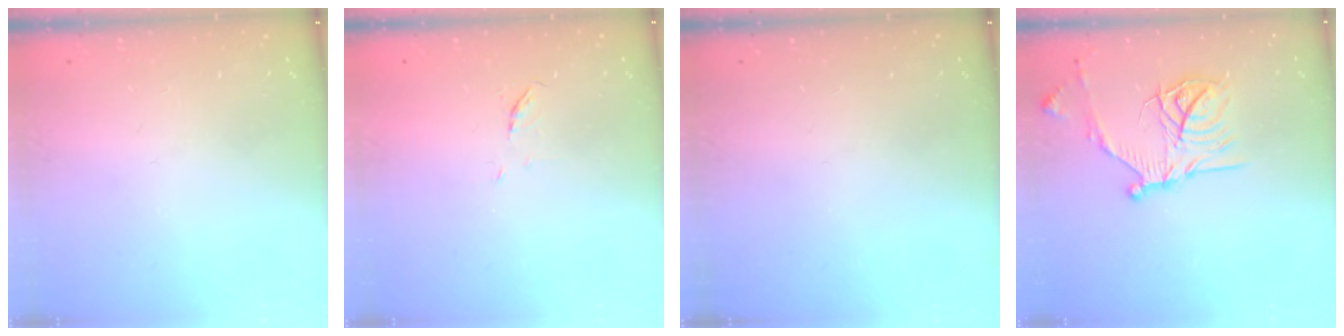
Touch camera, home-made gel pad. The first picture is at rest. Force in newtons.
{"total": 3.9, "press": 3.8, "slide": 0.7}
{"total": 0.0}
{"total": 17.1, "press": 17.1, "slide": 1.1}